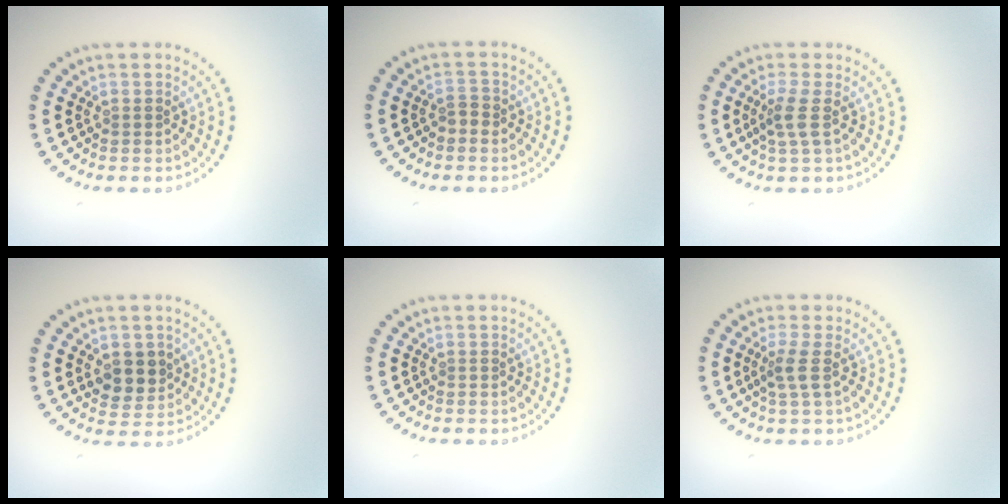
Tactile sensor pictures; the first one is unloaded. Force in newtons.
{"total": 1.2, "press": 1.1, "slide": 0.5}
{"total": 2.0, "press": 1.5, "slide": 1.4}
{"total": 3.0, "press": 2.8, "slide": 0.9}
{"total": 0.0}
{"total": 2.0, "press": 1.5, "slide": 1.3}